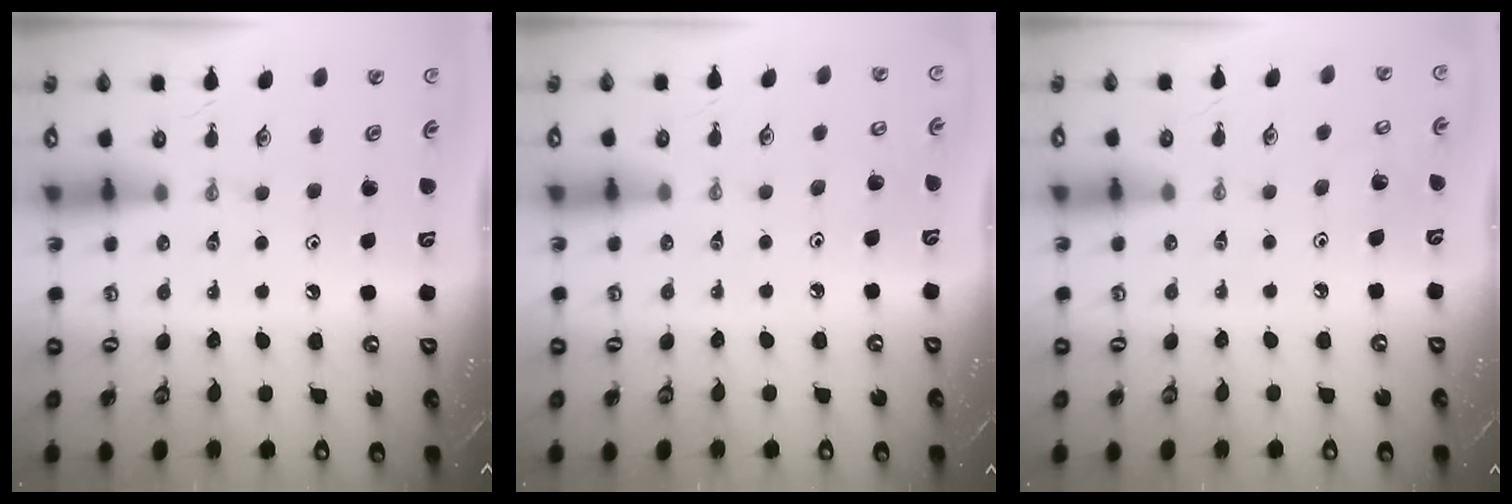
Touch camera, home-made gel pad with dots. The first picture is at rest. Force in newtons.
{"total": 5.9, "press": 5.8, "slide": 1.2}
{"total": 5.5, "press": 5.5, "slide": 1.0}